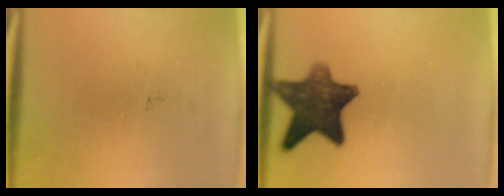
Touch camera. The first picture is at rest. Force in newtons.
{"total": 11.0}